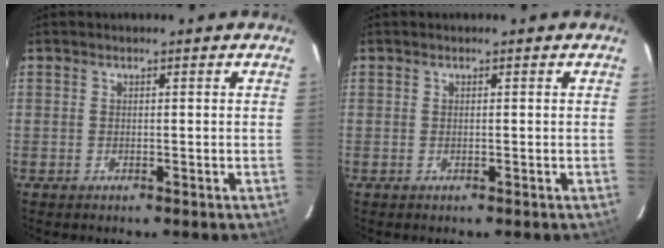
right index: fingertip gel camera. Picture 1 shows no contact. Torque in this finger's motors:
{"motor_torque": [0.00, 0.00, 0.00, 0.00]}